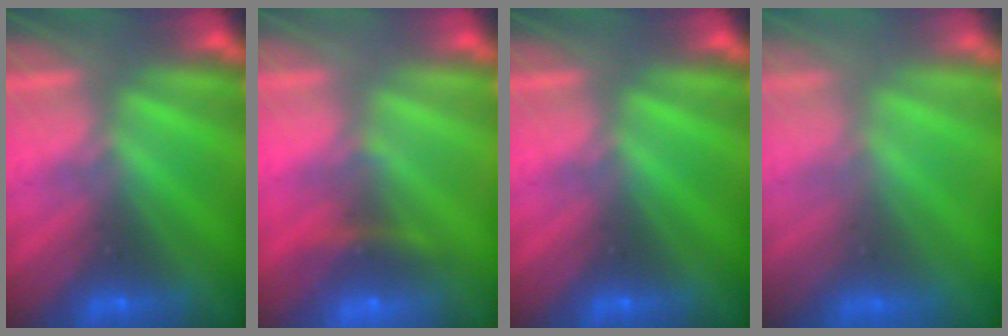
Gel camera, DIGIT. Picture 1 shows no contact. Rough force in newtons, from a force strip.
{"total": 8.2}
{"total": 0.0}
{"total": 6.7}